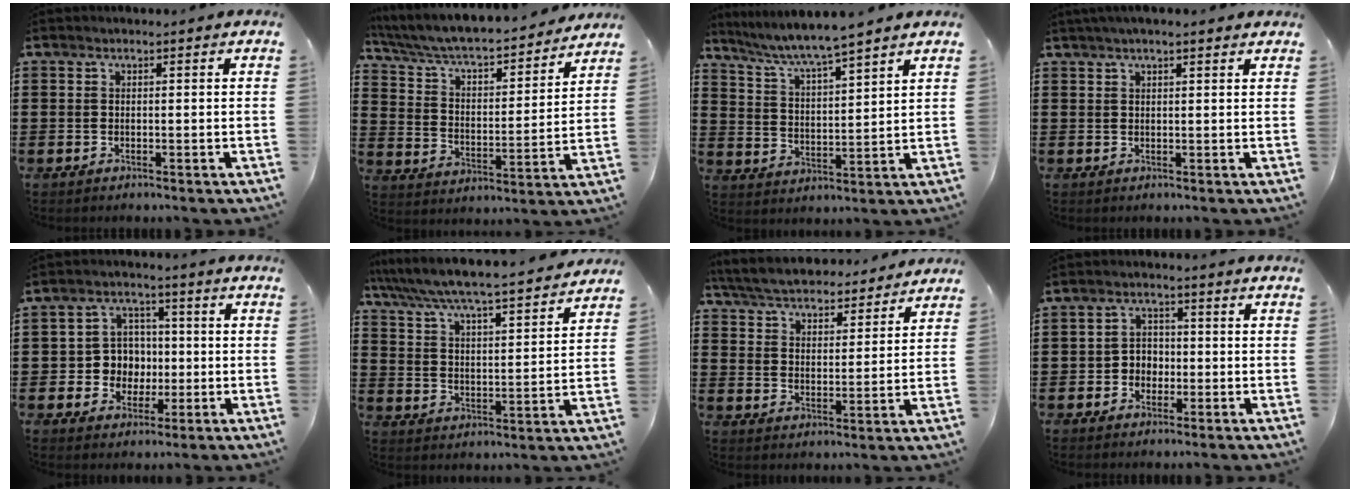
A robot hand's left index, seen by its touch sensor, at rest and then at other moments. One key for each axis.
{"total": 5.8, "fx": 5.2, "fy": 1.0, "fz": 2.3, "tx": -0.070, "ty": -0.045, "tz": 0.082}
{"total": 5.8, "fx": 5.3, "fy": -0.6, "fz": 2.4, "tx": -0.069, "ty": -0.033, "tz": 0.087}
{"total": 2.0, "fx": 1.6, "fy": 0.5, "fz": 1.1, "tx": -0.026, "ty": 0.005, "tz": 0.029}
{"total": 5.8, "fx": -0.5, "fy": 5.5, "fz": 1.6, "tx": -0.044, "ty": 0.015, "tz": -0.012}
{"total": 5.1, "fx": 4.8, "fy": -0.3, "fz": 1.6, "tx": -0.056, "ty": -0.040, "tz": 0.073}
{"total": 5.6, "fx": 5.5, "fy": 0.5, "fz": 1.0, "tx": -0.048, "ty": -0.035, "tz": 0.094}
{"total": 3.2, "fx": -1.3, "fy": 2.7, "fz": 1.1, "tx": -0.030, "ty": 0.008, "tz": -0.030}